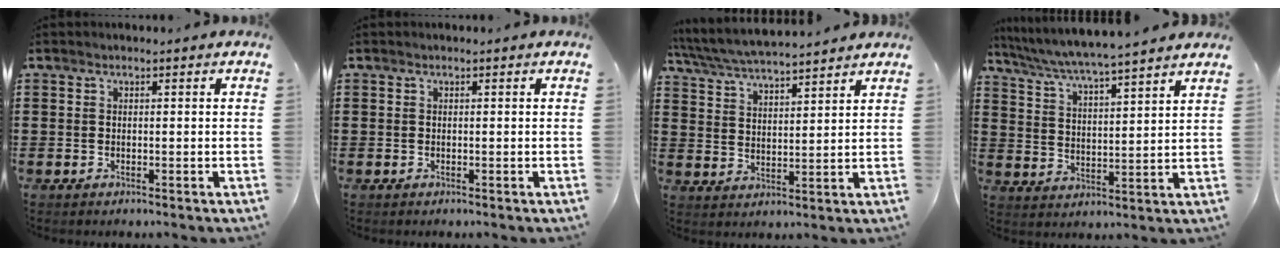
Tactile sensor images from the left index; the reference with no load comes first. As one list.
[{"total": 0.0}, {"total": 5.4, "force": [5.2, 0.1, 1.5], "torque": [-0.051, -0.028, 0.089]}, {"total": 4.6, "force": [4.3, -0.5, 1.4], "torque": [-0.049, -0.030, 0.068]}]